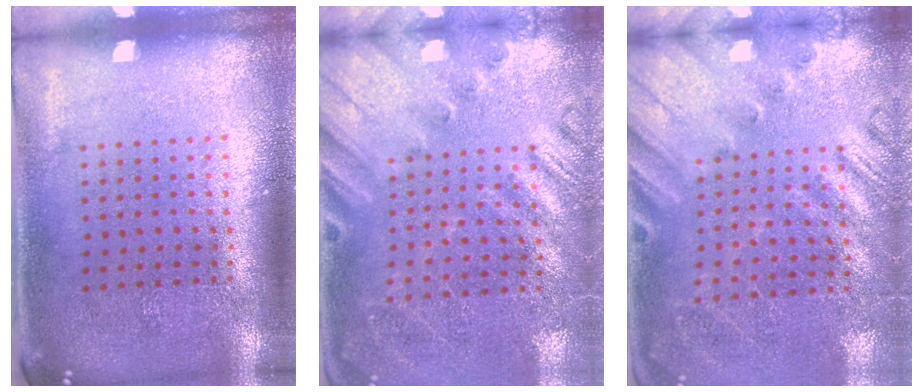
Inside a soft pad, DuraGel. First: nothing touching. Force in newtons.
{"total": 2.2, "press": 1.8, "slide": 1.2}
{"total": 2.4, "press": 2.0, "slide": 1.4}